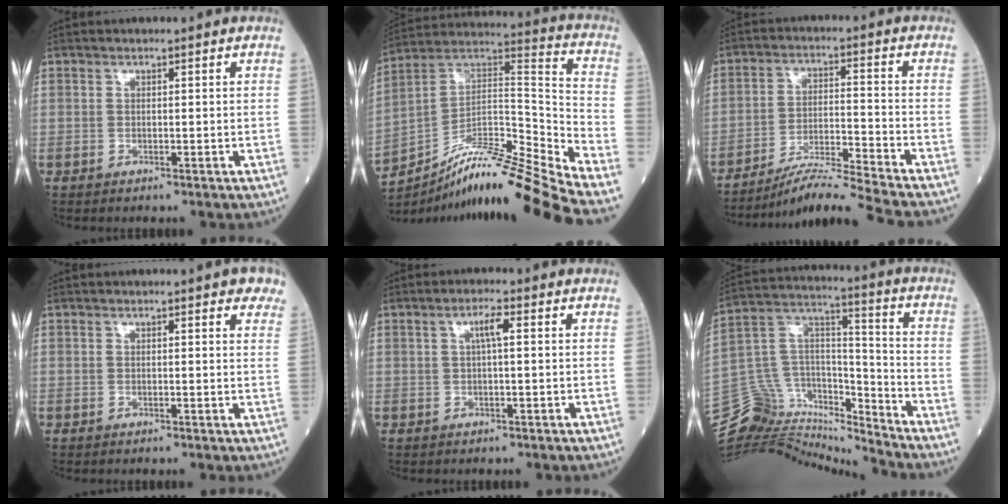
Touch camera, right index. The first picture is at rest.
{"total": 20.7, "force": [-17.3, -2.1, 11.2], "torque": [-0.189, 0.025, -0.306]}
{"total": 12.1, "force": [-11.0, -2.6, 4.2], "torque": [-0.063, -0.009, -0.188]}
{"total": 4.3, "force": [3.1, 1.0, 2.8], "torque": [-0.026, 0.005, 0.022]}
{"total": 2.8, "force": [0.7, 0.2, 2.7], "torque": [-0.049, 0.005, 0.012]}
{"total": 17.4, "force": [-16.9, 3.9, 1.5], "torque": [-0.038, 0.091, -0.289]}